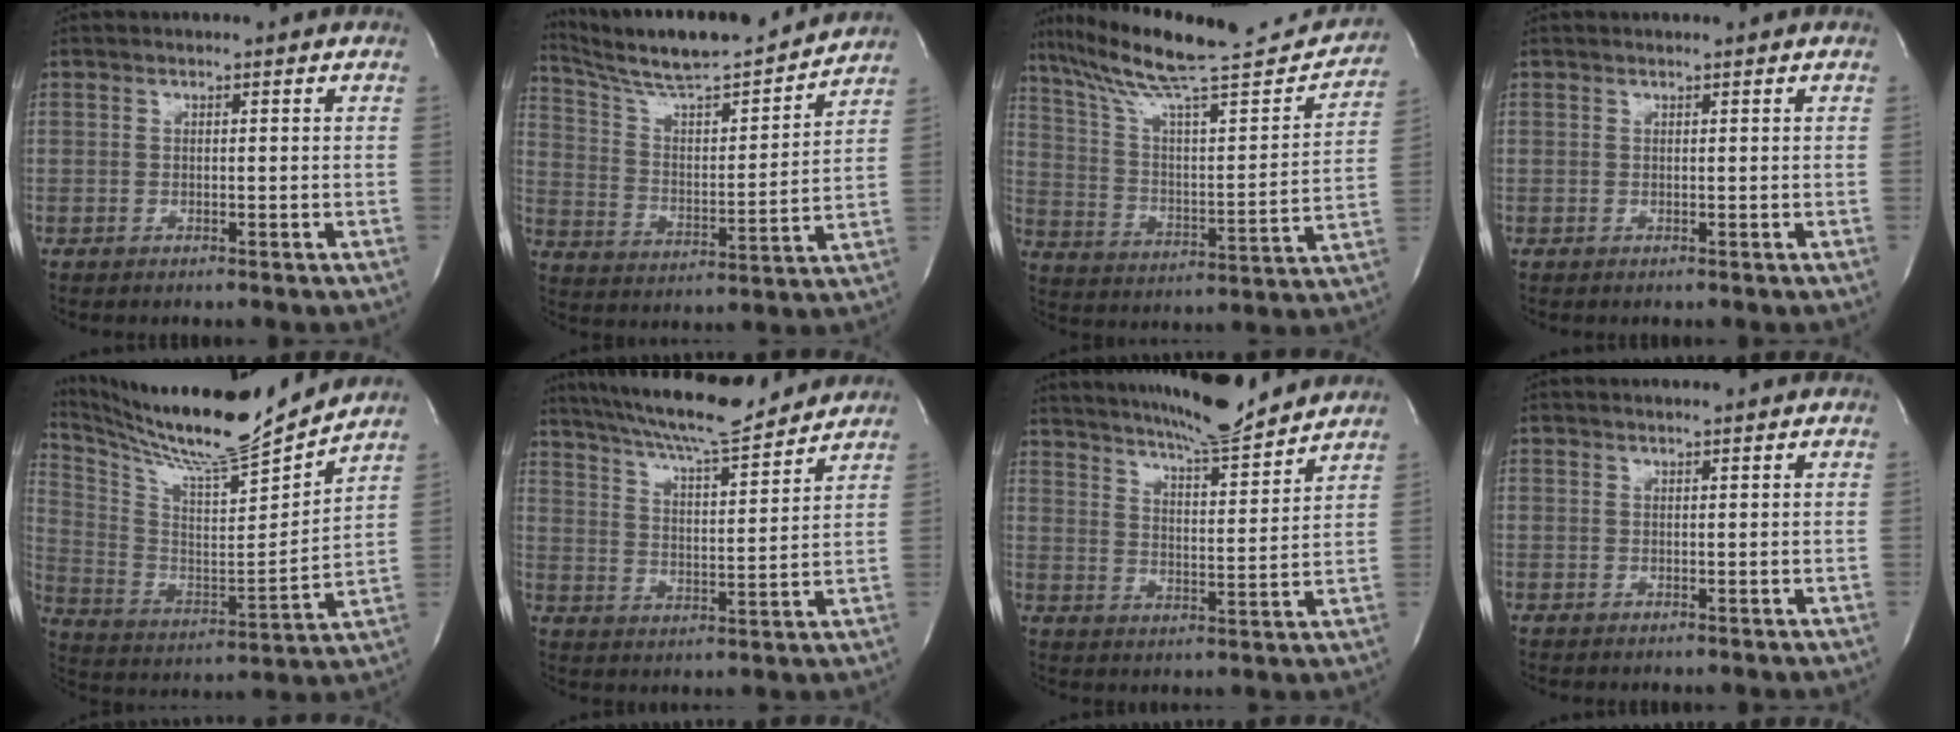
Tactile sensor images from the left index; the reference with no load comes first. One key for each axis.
{"total": 19.1, "fx": 17.6, "fy": 0.9, "fz": 7.2, "tx": -0.129, "ty": -0.006, "tz": 0.281}
{"total": 24.7, "fx": 21.8, "fy": 2.3, "fz": 11.5, "tx": -0.191, "ty": -0.021, "tz": 0.323}
{"total": 0.5, "fx": 0.4, "fy": 0.0, "fz": 0.2, "tx": -0.004, "ty": -0.001, "tz": 0.007}
{"total": 20.3, "fx": 18.7, "fy": 0.2, "fz": 8.1, "tx": -0.170, "ty": -0.041, "tz": 0.310}
{"total": 16.7, "fx": 14.9, "fy": 1.6, "fz": 7.4, "tx": -0.135, "ty": 0.008, "tz": 0.236}
{"total": 15.9, "fx": 14.4, "fy": 0.8, "fz": 6.5, "tx": -0.113, "ty": -0.010, "tz": 0.216}
{"total": 1.2, "fx": 1.1, "fy": 0.0, "fz": 0.5, "tx": -0.008, "ty": 0.005, "tz": 0.019}